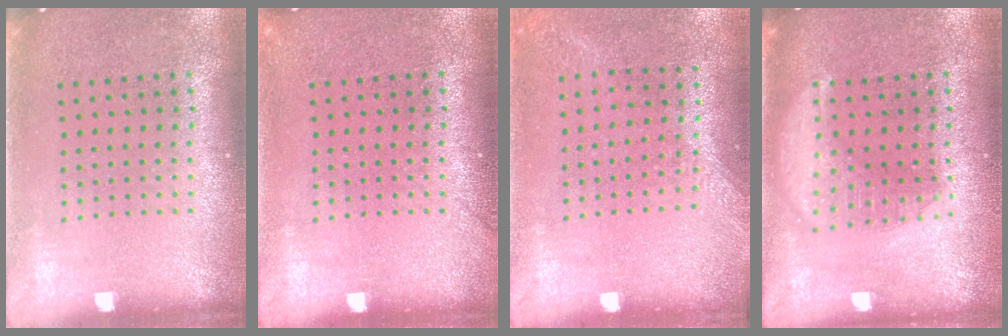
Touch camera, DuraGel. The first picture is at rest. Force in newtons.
{"total": 0.5, "press": 0.5, "slide": 0.1}
{"total": 1.4, "press": 1.0, "slide": 0.9}
{"total": 3.1, "press": 3.1, "slide": 0.5}